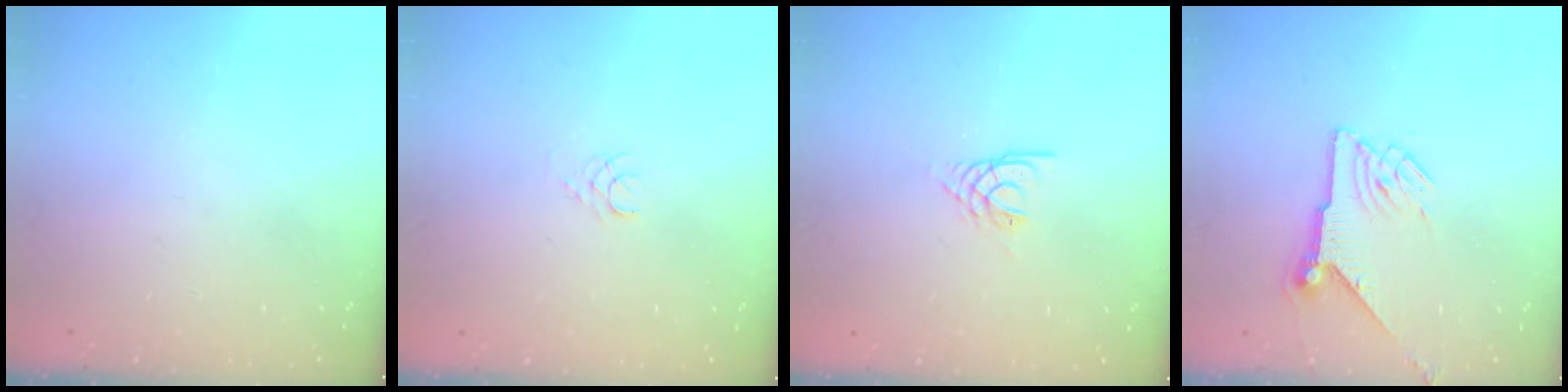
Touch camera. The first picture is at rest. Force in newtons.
{"total": 2.5, "press": 2.5, "slide": 0.2}
{"total": 3.0, "press": 3.0, "slide": 0.5}
{"total": 7.9, "press": 7.9, "slide": 0.2}